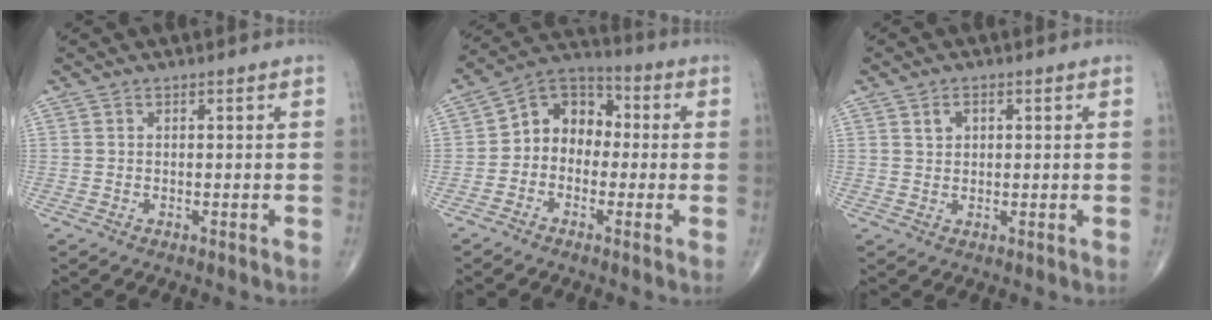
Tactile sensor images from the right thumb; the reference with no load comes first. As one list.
[{"total": 9.7, "force": [-0.7, 7.9, 5.7], "torque": [-0.053, 0.039, -0.034]}, {"total": 2.3, "force": [0.9, 1.7, 1.4], "torque": [-0.017, -0.001, 0.017]}]